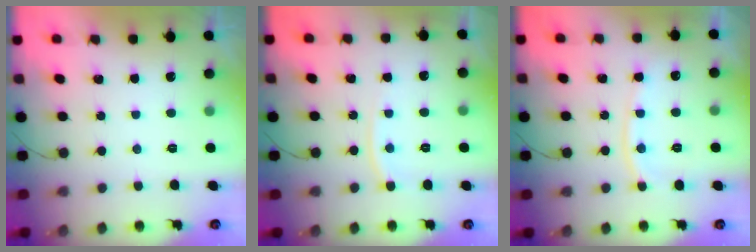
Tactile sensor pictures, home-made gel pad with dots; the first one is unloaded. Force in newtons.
{"total": 6.6, "press": 6.6, "slide": 0.8}
{"total": 9.8, "press": 9.8, "slide": 1.3}